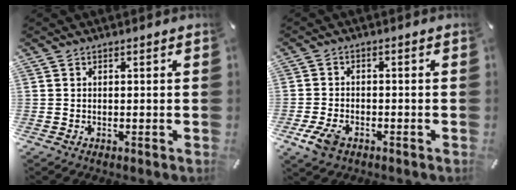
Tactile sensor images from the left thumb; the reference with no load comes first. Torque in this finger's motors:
{"motor_torque": [-0.33, 0.42, 0.09, -0.03, 0.06]}